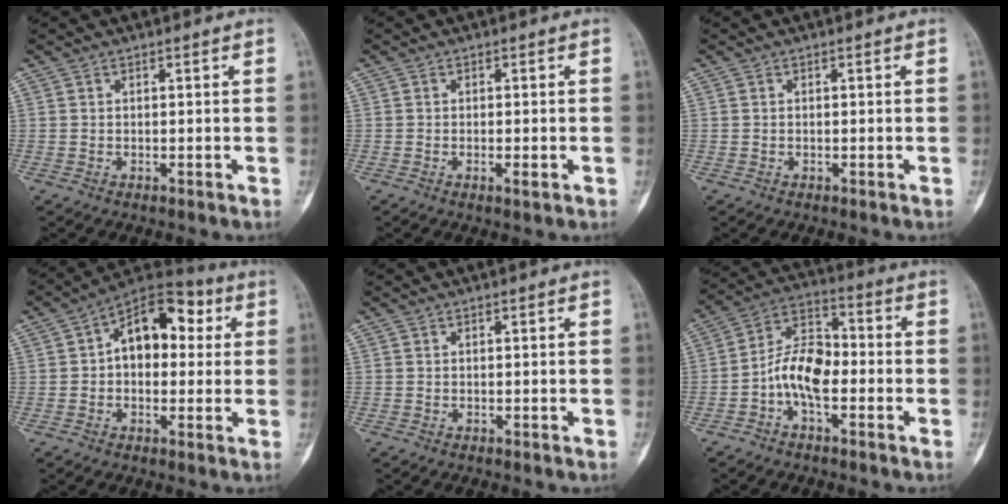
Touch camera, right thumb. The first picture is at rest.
{"total": 1.7, "force": [-0.7, 0.4, 1.5], "torque": [-0.021, -0.002, -0.011]}
{"total": 0.0}
{"total": 13.2, "force": [2.4, 8.5, 9.7], "torque": [-0.103, 0.030, 0.024]}
{"total": 0.0}
{"total": 10.0, "force": [-2.7, 5.3, 8.0], "torque": [-0.137, 0.041, -0.060]}